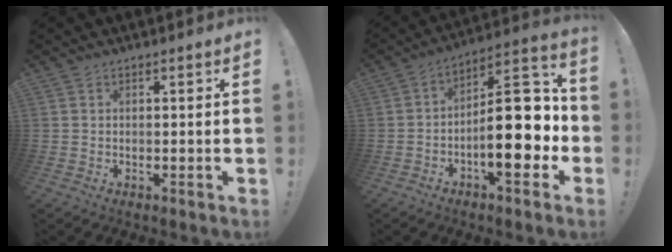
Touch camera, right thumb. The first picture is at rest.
{"total": 20.3, "force": [-3.5, 8.0, 18.4], "torque": [-0.271, 0.025, -0.048]}